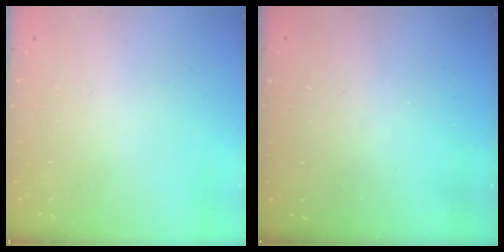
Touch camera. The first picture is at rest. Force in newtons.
{"total": 3.2, "press": 3.2, "slide": 0.1}